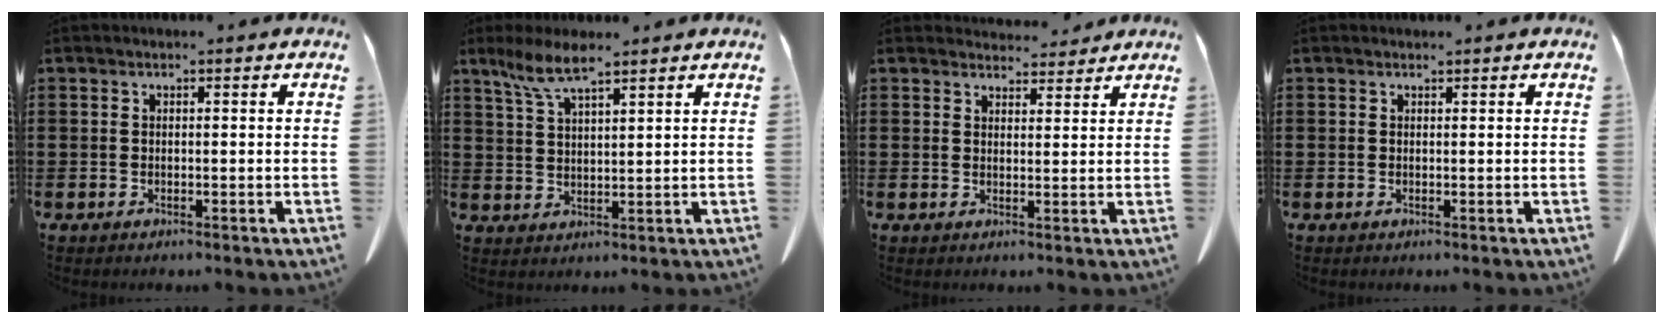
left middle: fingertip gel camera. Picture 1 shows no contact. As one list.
[{"total": 5.4, "force": [3.8, 0.8, 3.7], "torque": [-0.083, -0.004, 0.068]}, {"total": 3.6, "force": [3.5, 0.7, 0.3], "torque": [-0.008, -0.015, 0.065]}, {"total": 0.0}]